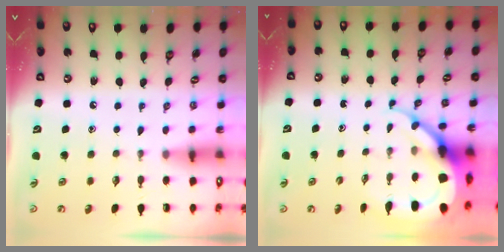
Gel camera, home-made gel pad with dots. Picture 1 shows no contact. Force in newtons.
{"total": 8.9, "press": 8.8, "slide": 1.2}